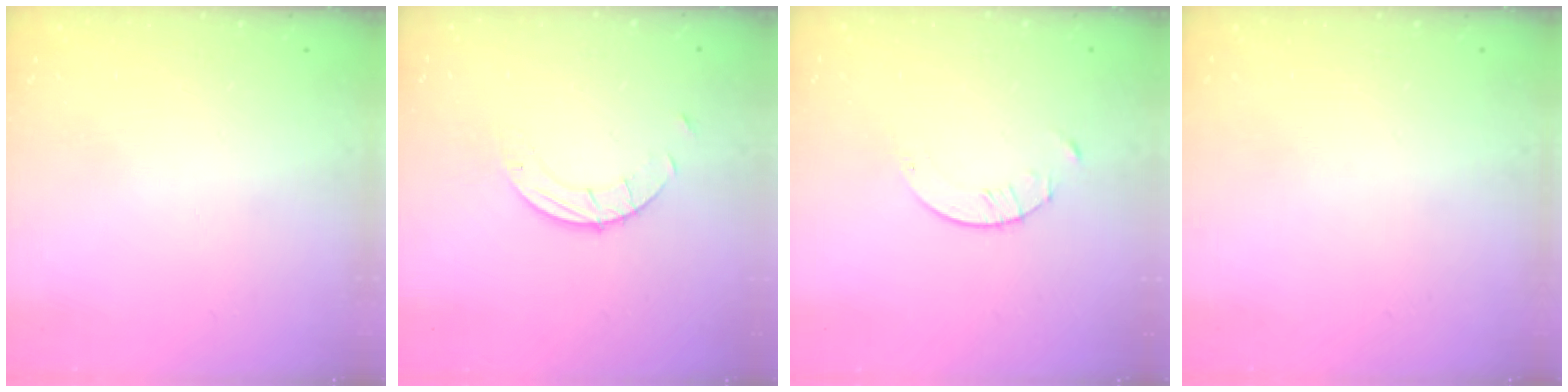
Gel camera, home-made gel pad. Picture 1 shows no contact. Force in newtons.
{"total": 3.1, "press": 3.1, "slide": 0.2}
{"total": 2.1, "press": 2.1, "slide": 0.3}
{"total": 0.0}